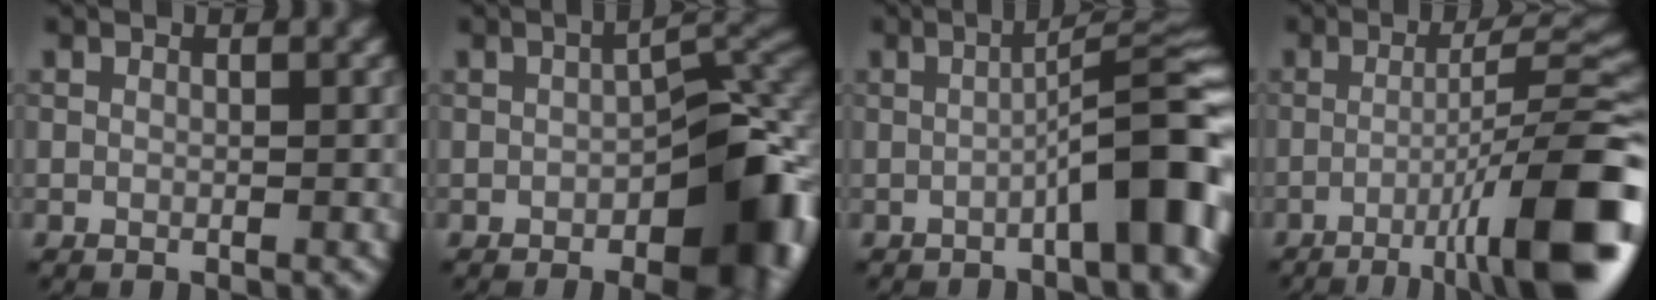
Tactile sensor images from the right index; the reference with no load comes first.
{"total": 10.3, "force": [-3.6, 4.7, 8.4], "torque": [-0.090, 0.013, -0.058]}
{"total": 7.9, "force": [-2.3, 1.4, 7.5], "torque": [-0.093, 0.023, -0.042]}
{"total": 12.3, "force": [-5.7, 1.9, 10.7], "torque": [-0.136, 0.013, -0.088]}